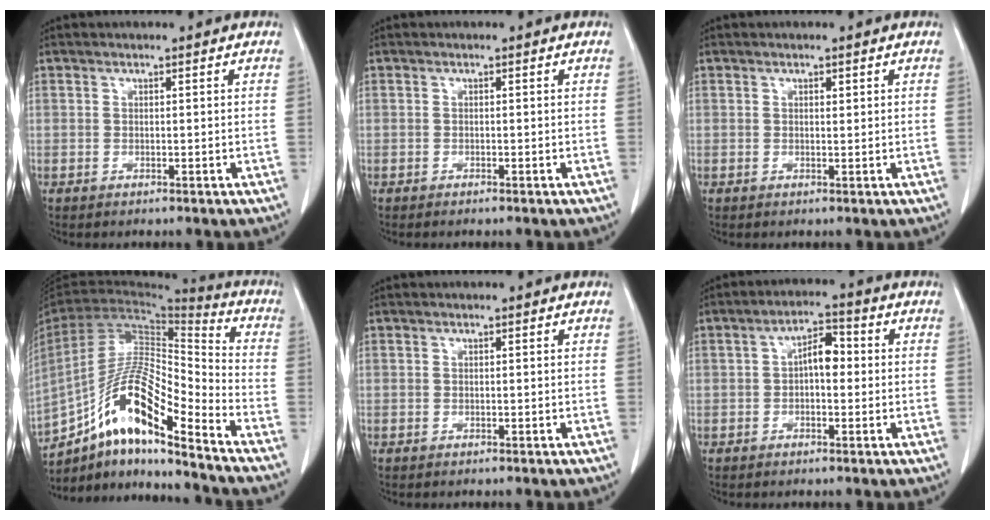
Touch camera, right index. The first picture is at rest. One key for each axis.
{"total": 0.7, "fx": -0.6, "fy": 0.0, "fz": 0.3, "tx": -0.009, "ty": -0.001, "tz": -0.008}
{"total": 0.6, "fx": 0.3, "fy": 0.3, "fz": 0.4, "tx": -0.008, "ty": -0.002, "tz": 0.005}
{"total": 16.5, "fx": -11.0, "fy": 2.2, "fz": 12.0, "tx": -0.224, "ty": 0.014, "tz": -0.195}
{"total": 0.0}
{"total": 4.7, "fx": 0.1, "fy": 2.2, "fz": 4.1, "tx": -0.070, "ty": 0.021, "tz": -0.002}